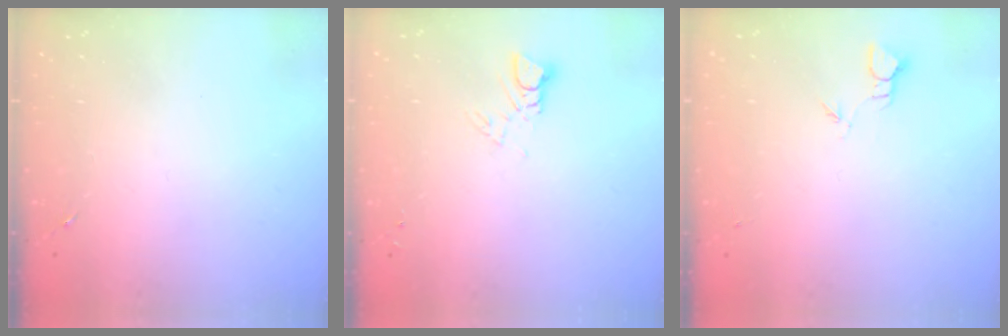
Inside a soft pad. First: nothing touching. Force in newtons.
{"total": 3.6, "press": 3.6, "slide": 0.1}
{"total": 2.4, "press": 2.4, "slide": 0.2}